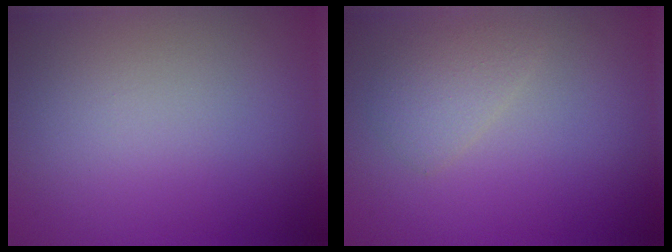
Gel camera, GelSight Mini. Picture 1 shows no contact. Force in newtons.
{"total": 1.7, "press": 1.7, "slide": 0.1}